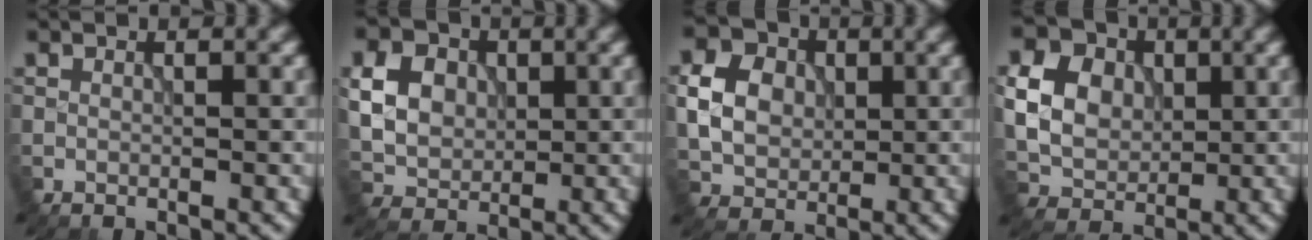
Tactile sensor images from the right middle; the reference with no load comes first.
{"total": 5.9, "force": [0.8, 4.9, 3.2], "torque": [-0.077, 0.009, 0.007]}
{"total": 5.1, "force": [0.4, 4.3, 2.7], "torque": [-0.055, 0.006, 0.005]}
{"total": 8.9, "force": [1.8, 7.5, 4.5], "torque": [-0.101, 0.021, 0.032]}